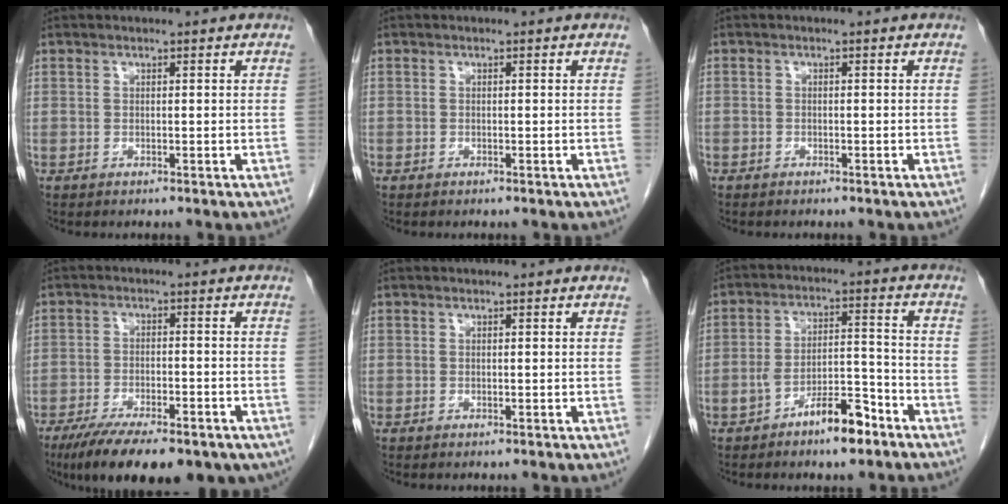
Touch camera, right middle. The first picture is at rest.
{"total": 0.0}
{"total": 0.8, "force": [-0.6, 0.6, 0.1], "torque": [-0.009, 0.002, -0.011]}
{"total": 17.0, "force": [-11.9, 5.5, 10.9], "torque": [-0.153, -0.014, -0.171]}
{"total": 0.0}
{"total": 7.8, "force": [-5.2, 2.2, 5.4], "torque": [-0.093, 0.021, -0.082]}